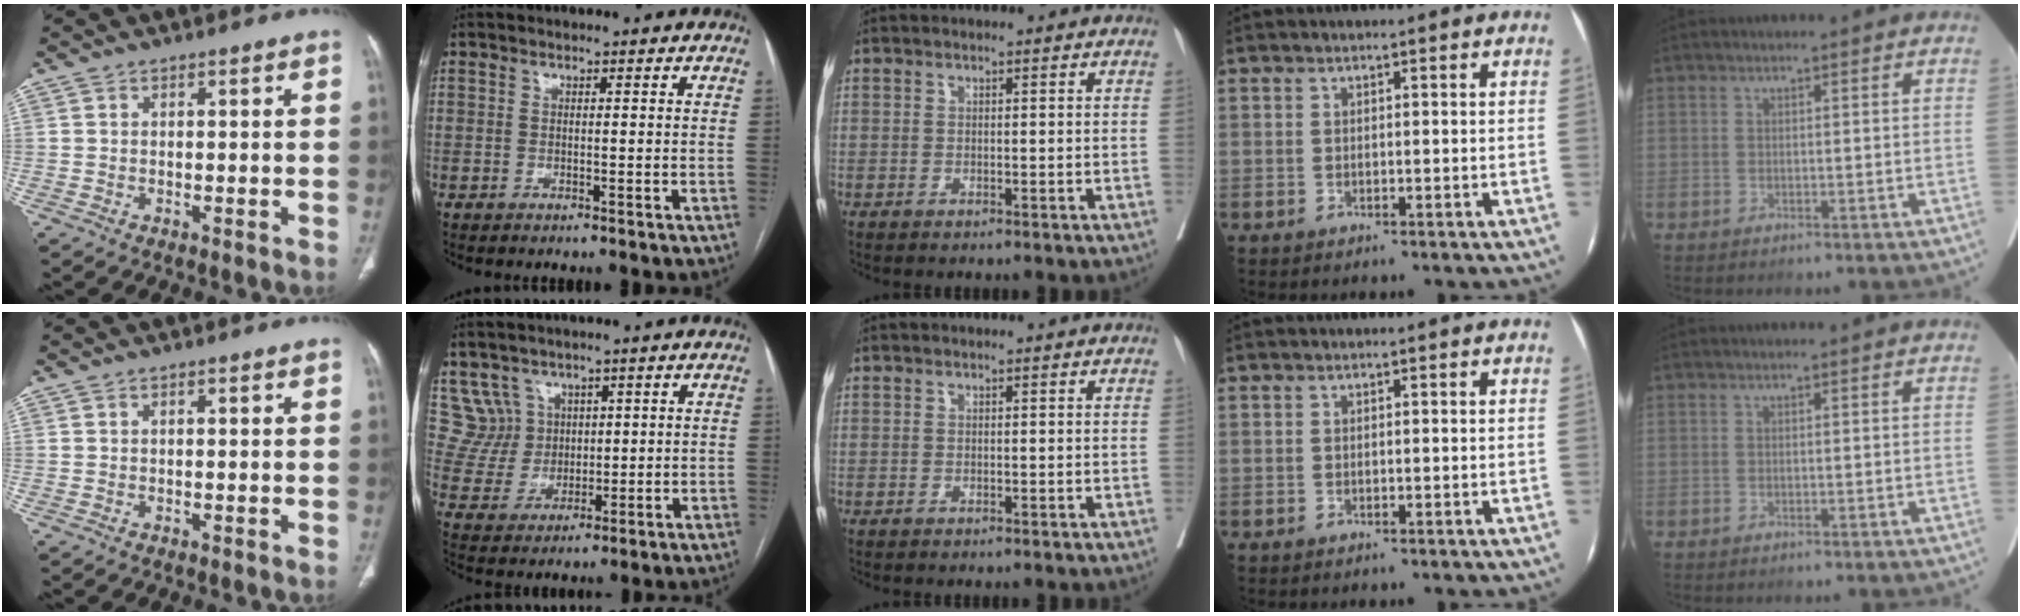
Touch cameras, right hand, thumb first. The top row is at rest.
{"index": {"total": 6.1, "force": [3.5, 4.9, -0.4], "torque": [0.003, 0.018, 0.080]}}